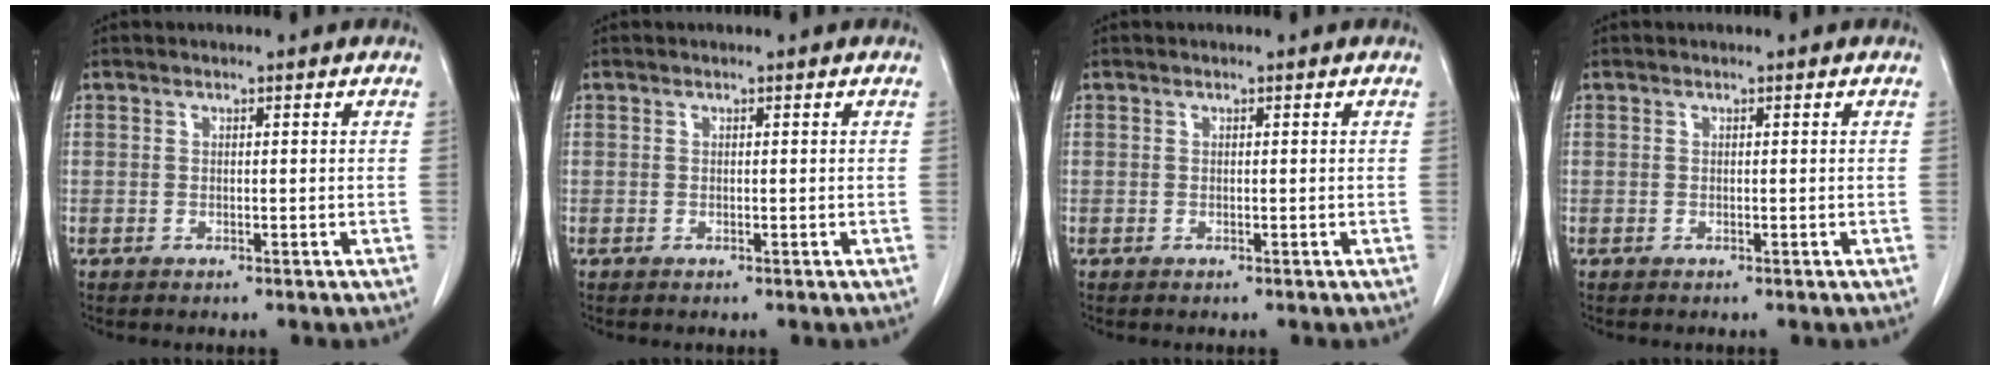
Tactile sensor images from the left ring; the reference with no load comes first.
{"total": 0.0}
{"total": 0.0}
{"total": 0.0}